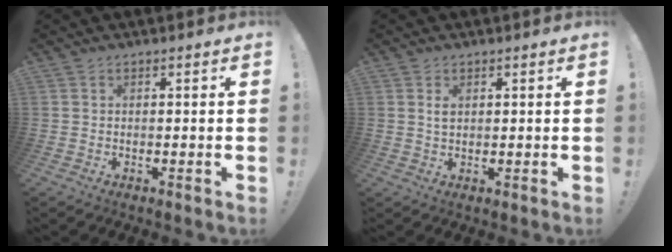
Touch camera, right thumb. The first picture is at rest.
{"total": 2.1, "force": [1.0, 1.2, 1.4], "torque": [-0.015, -0.003, 0.014]}